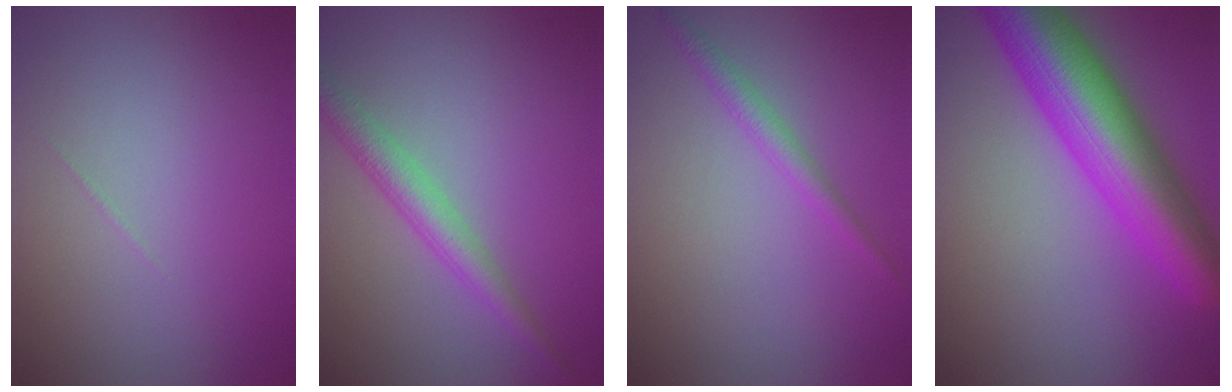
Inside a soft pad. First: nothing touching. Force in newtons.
{"total": 3.0, "press": 3.0, "slide": 0.0}
{"total": 1.6, "press": 1.6, "slide": 0.1}
{"total": 10.4, "press": 10.4, "slide": 0.3}